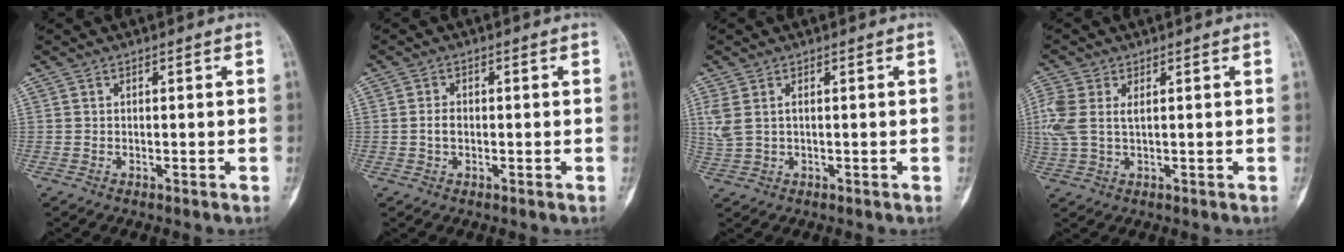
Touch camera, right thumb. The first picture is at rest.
{"total": 2.1, "force": [-0.3, 1.4, 1.5], "torque": [-0.021, 0.003, -0.007]}
{"total": 4.1, "force": [1.0, 2.2, 3.3], "torque": [-0.097, 0.009, 0.027]}
{"total": 7.4, "force": [1.6, 4.2, 5.9], "torque": [-0.162, 0.014, 0.040]}